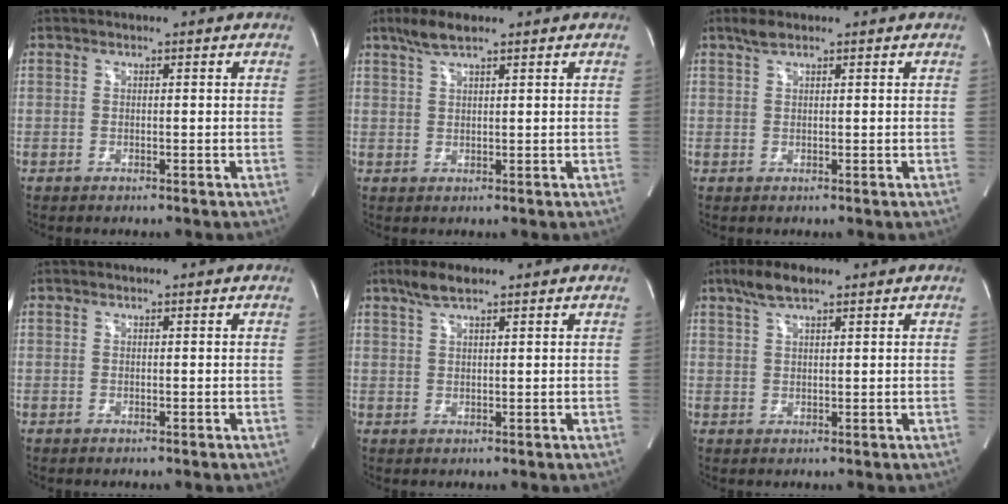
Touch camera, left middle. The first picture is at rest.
{"total": 3.7, "force": [2.8, 0.6, 2.5], "torque": [-0.057, 0.011, 0.057]}
{"total": 1.7, "force": [1.3, 0.4, 1.0], "torque": [-0.025, 0.010, 0.028]}
{"total": 0.0}
{"total": 3.5, "force": [2.6, 0.6, 2.3], "torque": [-0.053, 0.010, 0.053]}
{"total": 4.4, "force": [3.1, 1.0, 3.0], "torque": [-0.067, 0.015, 0.060]}